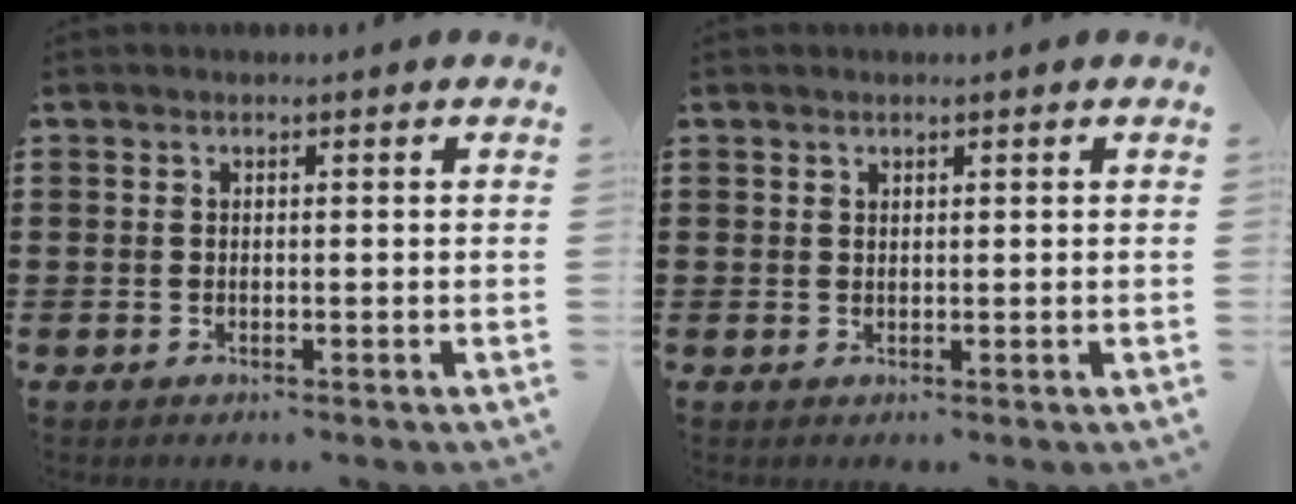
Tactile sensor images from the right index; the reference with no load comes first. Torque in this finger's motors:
{"motor_torque": [-0.25, -0.20, -0.02, 0.00]}